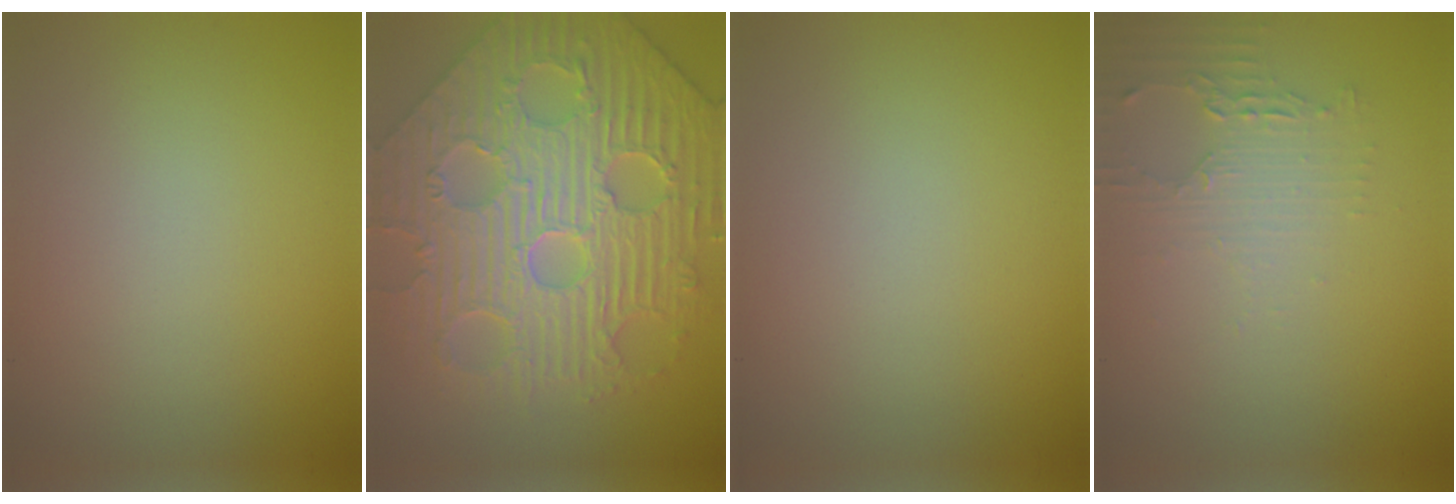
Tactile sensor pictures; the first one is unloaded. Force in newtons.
{"total": 9.6, "press": 7.6, "slide": 5.8}
{"total": 0.0}
{"total": 1.8, "press": 1.8, "slide": 0.4}